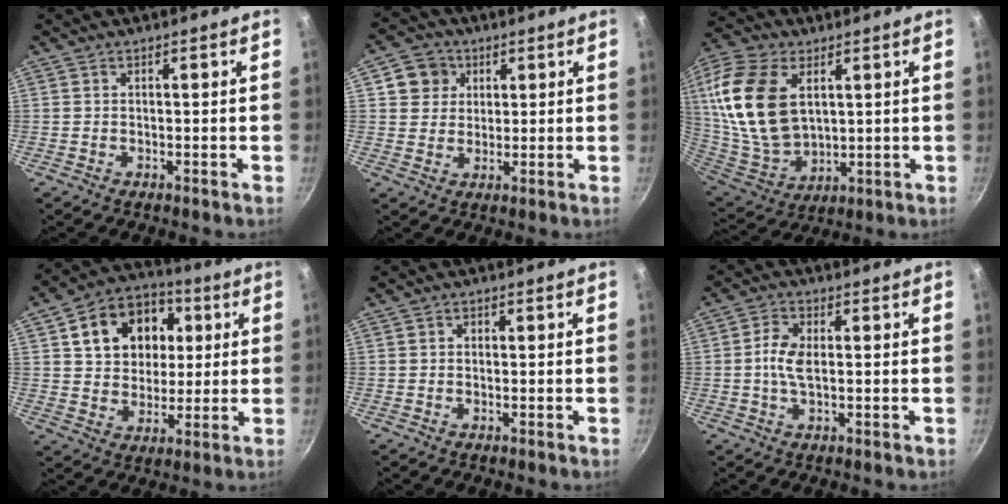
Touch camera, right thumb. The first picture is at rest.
{"total": 6.3, "force": [2.3, 5.7, 1.6], "torque": [0.010, 0.005, 0.035]}
{"total": 21.2, "force": [5.8, 13.0, 15.6], "torque": [-0.305, -0.026, 0.118]}
{"total": 16.0, "force": [4.3, 12.7, 8.8], "torque": [-0.119, 0.014, 0.068]}
{"total": 0.9, "force": [0.0, 0.8, 0.3], "torque": [-0.004, 0.003, -0.001]}
{"total": 5.0, "force": [0.1, 2.5, 4.3], "torque": [-0.094, 0.008, -0.005]}